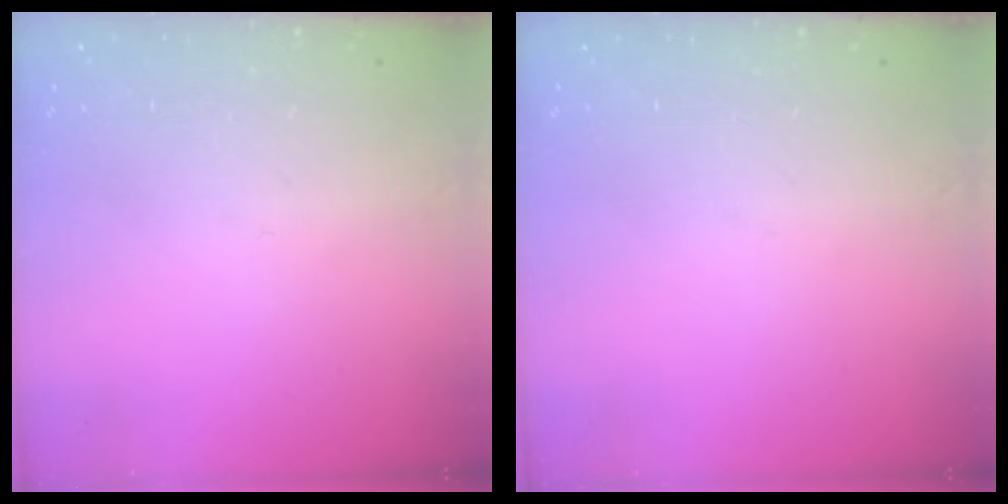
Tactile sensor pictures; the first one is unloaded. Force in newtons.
{"total": 0.0}